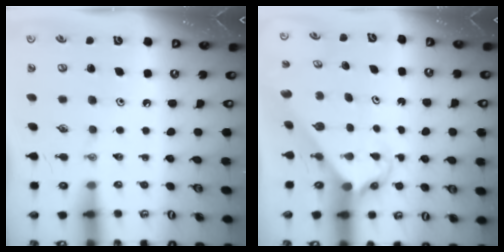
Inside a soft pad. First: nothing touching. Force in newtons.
{"total": 2.8, "press": 2.8, "slide": 0.2}